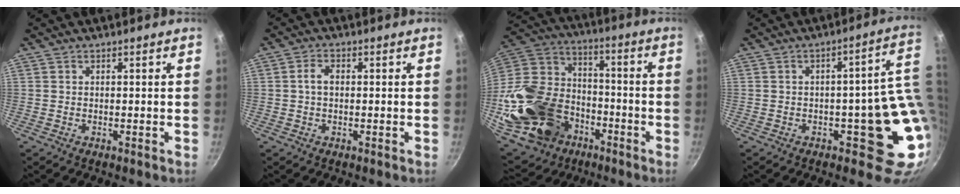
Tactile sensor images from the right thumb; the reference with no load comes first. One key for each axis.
{"total": 3.0, "fx": 0.2, "fy": 1.9, "fz": 2.3, "tx": -0.043, "ty": 0.009, "tz": -0.002}
{"total": 28.8, "fx": -10.1, "fy": 21.0, "fz": 16.9, "tx": -0.308, "ty": 0.060, "tz": -0.169}
{"total": 11.3, "fx": 0.7, "fy": 5.3, "fz": 9.9, "tx": -0.069, "ty": 0.003, "tz": 0.015}